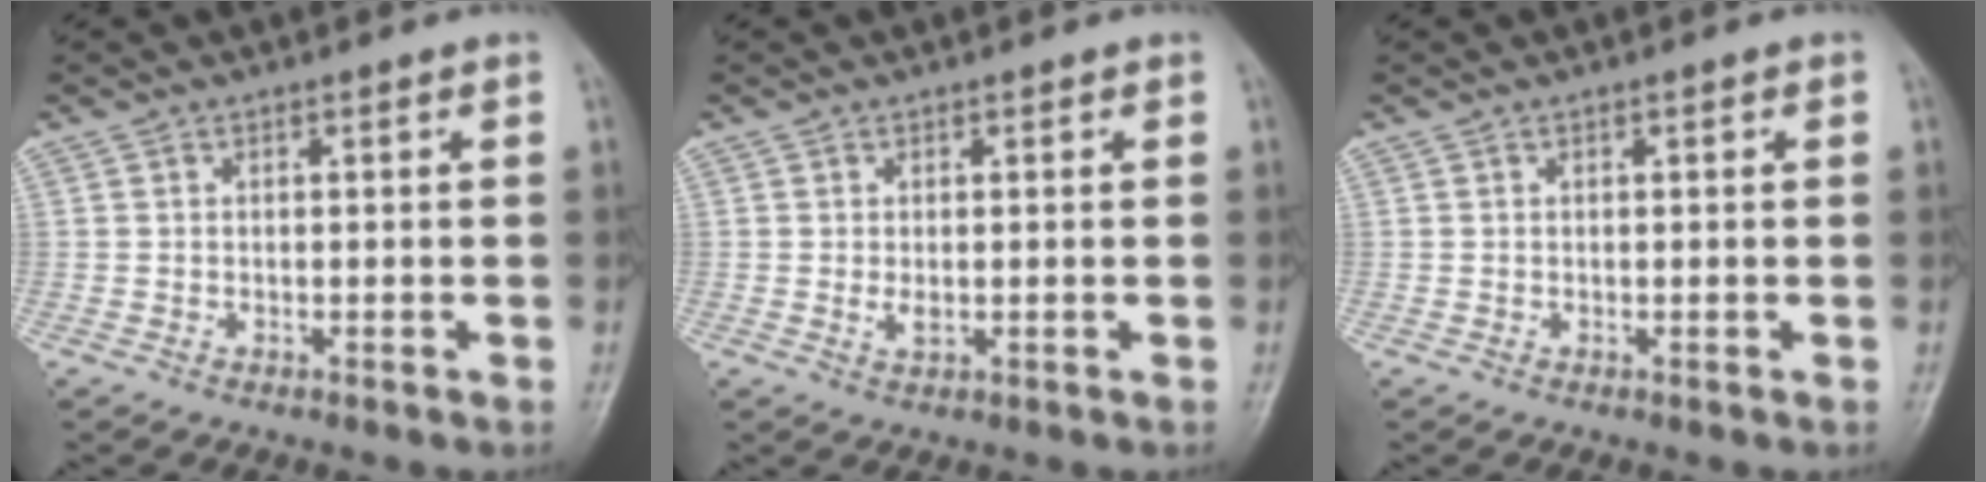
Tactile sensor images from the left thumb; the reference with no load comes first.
{"total": 1.7, "force": [0.1, 1.1, 1.3], "torque": [-0.020, -0.004, 0.003]}
{"total": 0.6, "force": [0.2, 0.2, 0.6], "torque": [-0.006, 0.002, 0.002]}